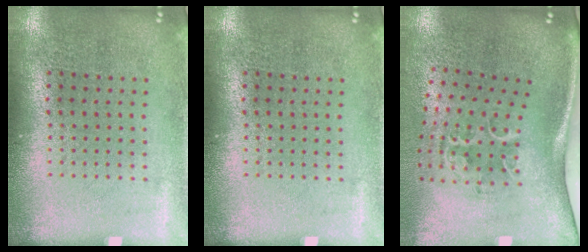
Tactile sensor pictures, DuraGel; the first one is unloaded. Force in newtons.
{"total": 0.0}
{"total": 2.2, "press": 1.4, "slide": 1.7}